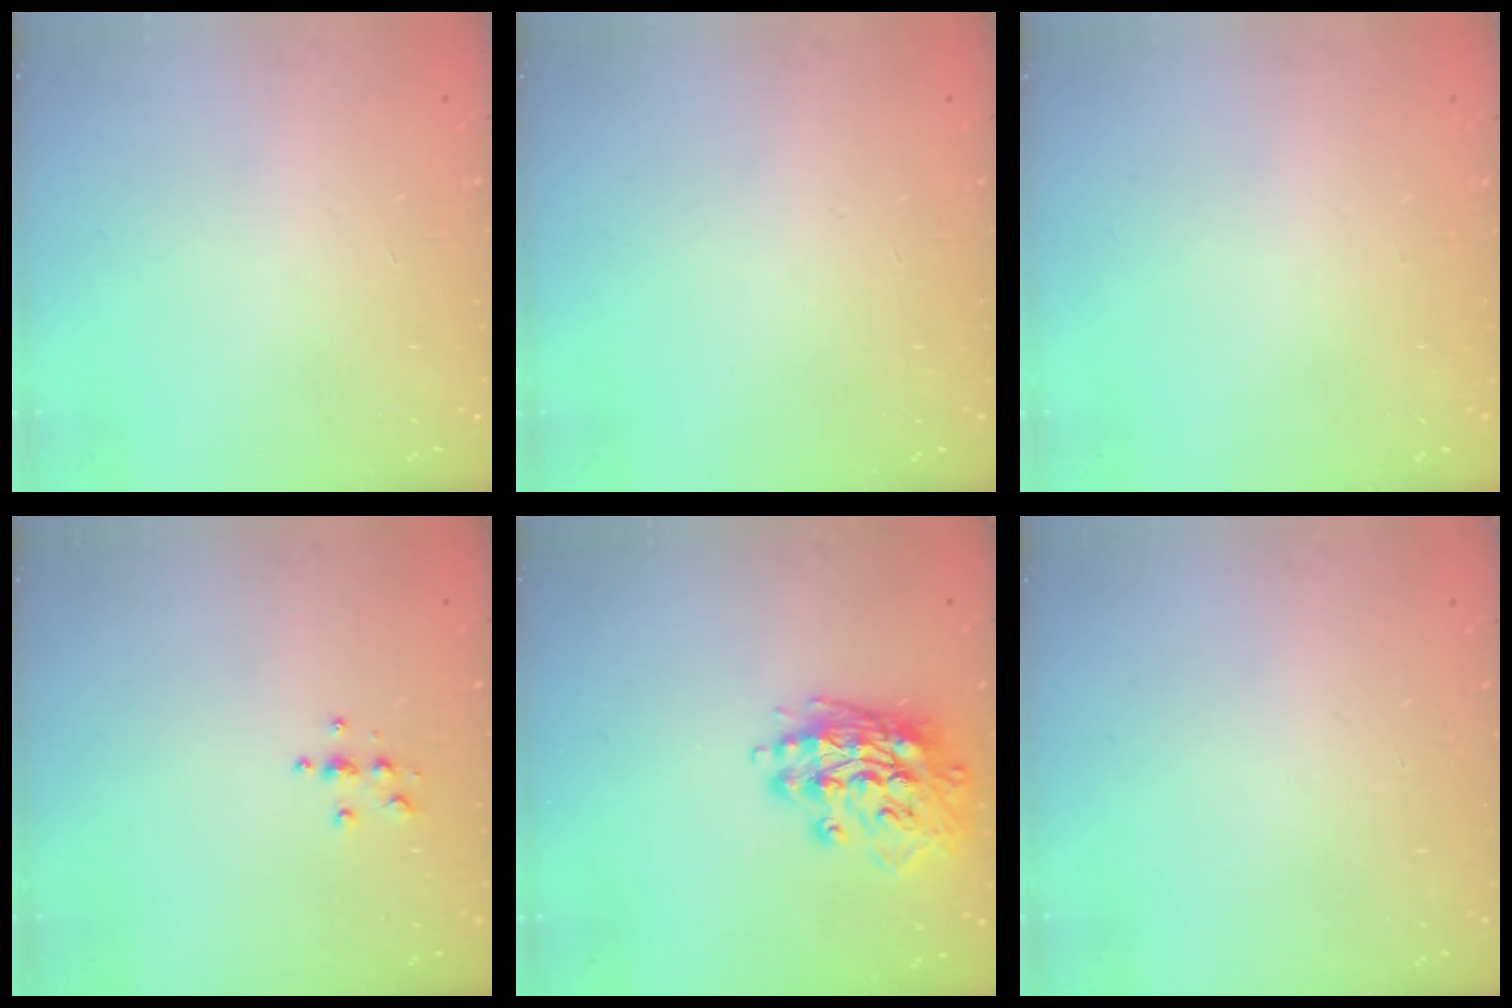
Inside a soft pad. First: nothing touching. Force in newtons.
{"total": 0.0}
{"total": 0.0}
{"total": 3.9, "press": 3.9, "slide": 0.5}
{"total": 15.7, "press": 15.5, "slide": 2.5}
{"total": 0.0}